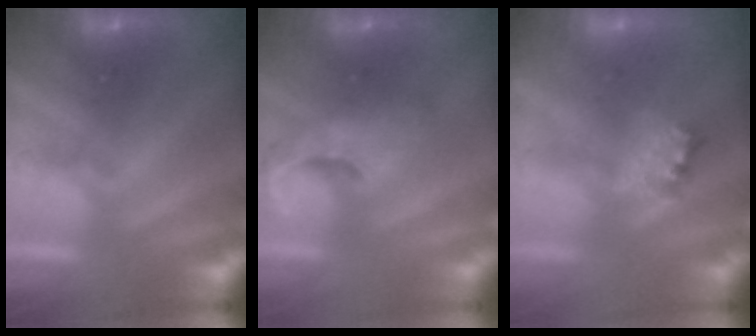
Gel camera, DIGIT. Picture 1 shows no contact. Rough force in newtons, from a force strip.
{"total": 4.6}
{"total": 2.4}